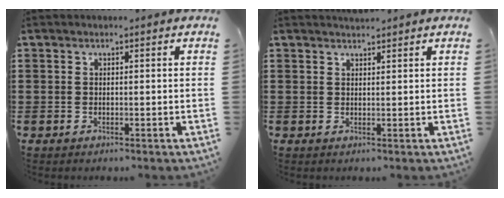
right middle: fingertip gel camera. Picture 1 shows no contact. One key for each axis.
{"total": 1.3, "fx": 1.2, "fy": 0.1, "fz": 0.2, "tx": -0.006, "ty": -0.001, "tz": 0.023}